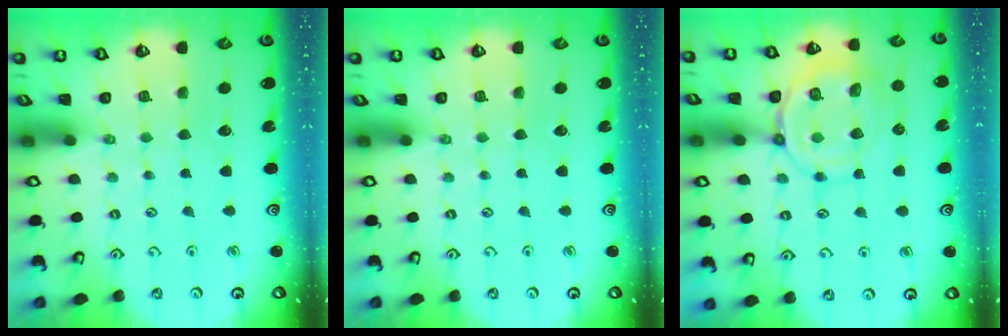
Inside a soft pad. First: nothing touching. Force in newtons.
{"total": 0.0}
{"total": 11.2, "press": 11.1, "slide": 1.2}